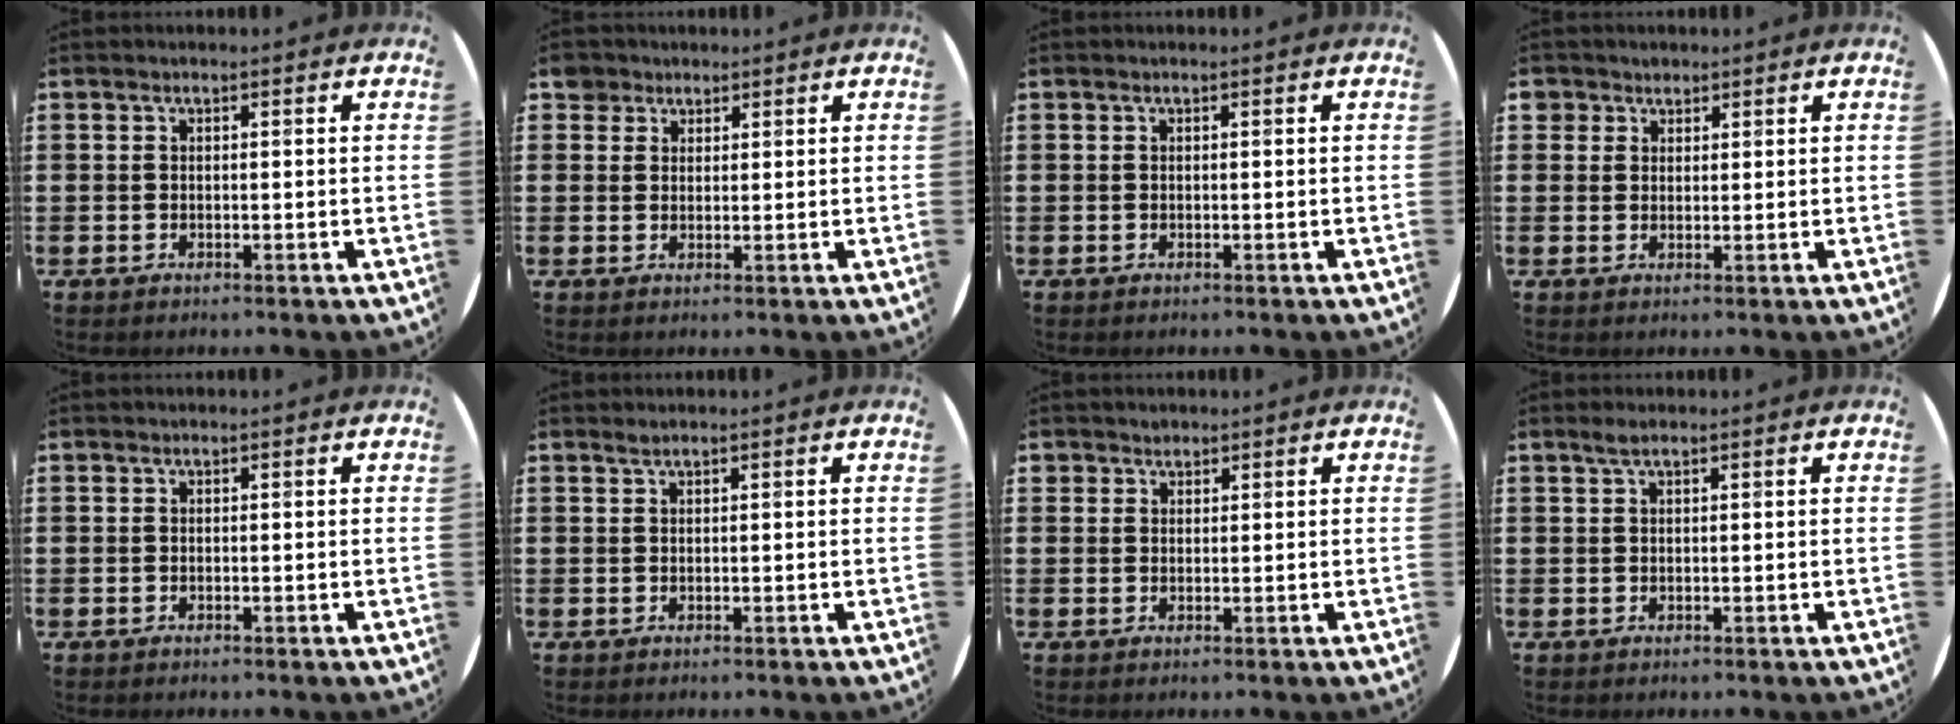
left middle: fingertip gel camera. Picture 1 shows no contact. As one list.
[{"total": 2.6, "force": [2.0, 1.6, 0.1], "torque": [-0.001, 0.004, 0.039]}, {"total": 0.0}, {"total": 2.0, "force": [1.6, 1.3, 0.0], "torque": [0.004, 0.003, 0.030]}, {"total": 0.0}, {"total": 0.6, "force": [0.6, -0.1, 0.2], "torque": [-0.004, -0.001, 0.011]}, {"total": 1.3, "force": [1.2, 0.6, -0.1], "torque": [-0.001, 0.001, 0.024]}, {"total": 1.2, "force": [0.8, 0.1, 0.9], "torque": [-0.018, 0.004, 0.013]}]